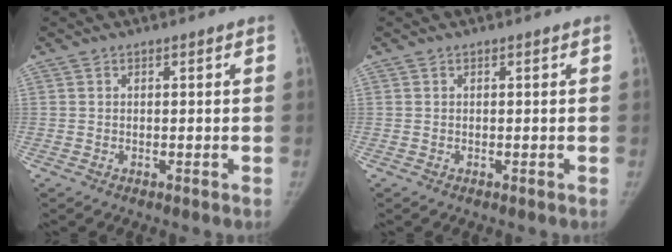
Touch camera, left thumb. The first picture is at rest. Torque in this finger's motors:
{"motor_torque": [0.07, -0.01, -0.17, 0.14, 0.01]}